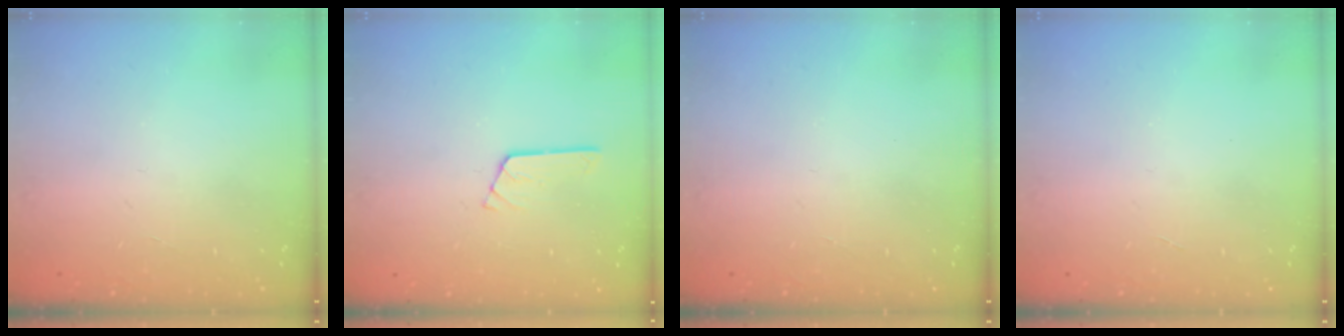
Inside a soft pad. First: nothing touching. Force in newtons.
{"total": 4.1, "press": 4.1, "slide": 0.3}
{"total": 0.0}
{"total": 0.0}